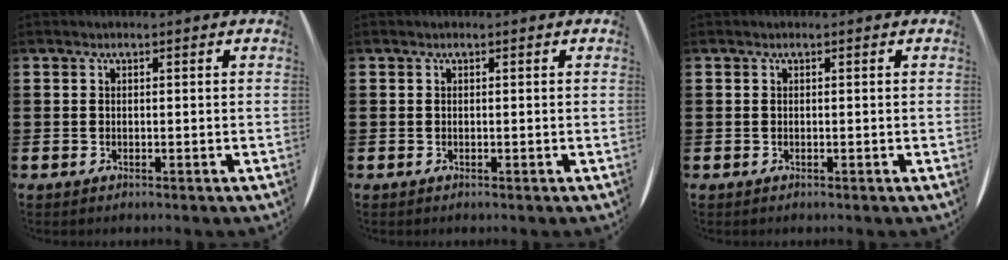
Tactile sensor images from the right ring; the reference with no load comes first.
{"total": 0.0}
{"total": 0.0}